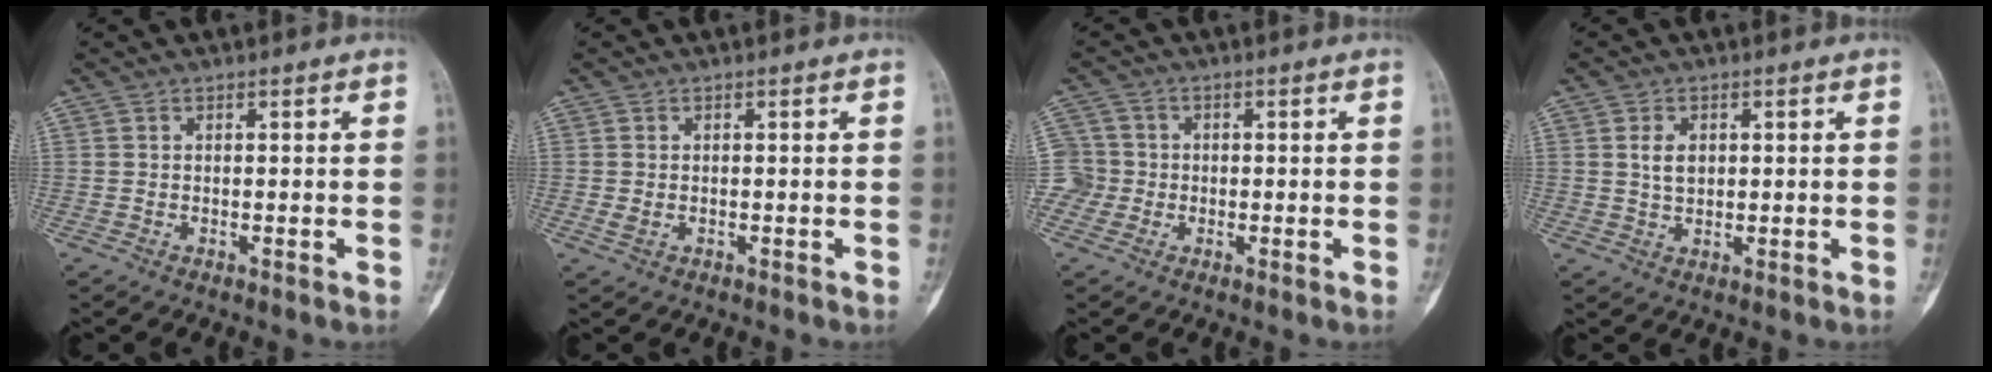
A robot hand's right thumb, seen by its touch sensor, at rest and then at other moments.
{"total": 1.4, "force": [-0.2, 1.0, 1.0], "torque": [-0.021, 0.003, -0.003]}
{"total": 4.8, "force": [-0.7, 4.7, 0.3], "torque": [0.014, 0.013, -0.020]}
{"total": 3.7, "force": [0.9, 2.5, 2.6], "torque": [-0.038, -0.003, 0.019]}